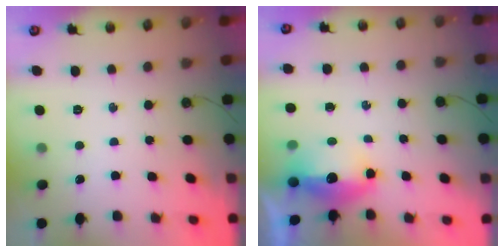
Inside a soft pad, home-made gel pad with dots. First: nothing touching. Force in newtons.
{"total": 11.4, "press": 11.3, "slide": 1.2}